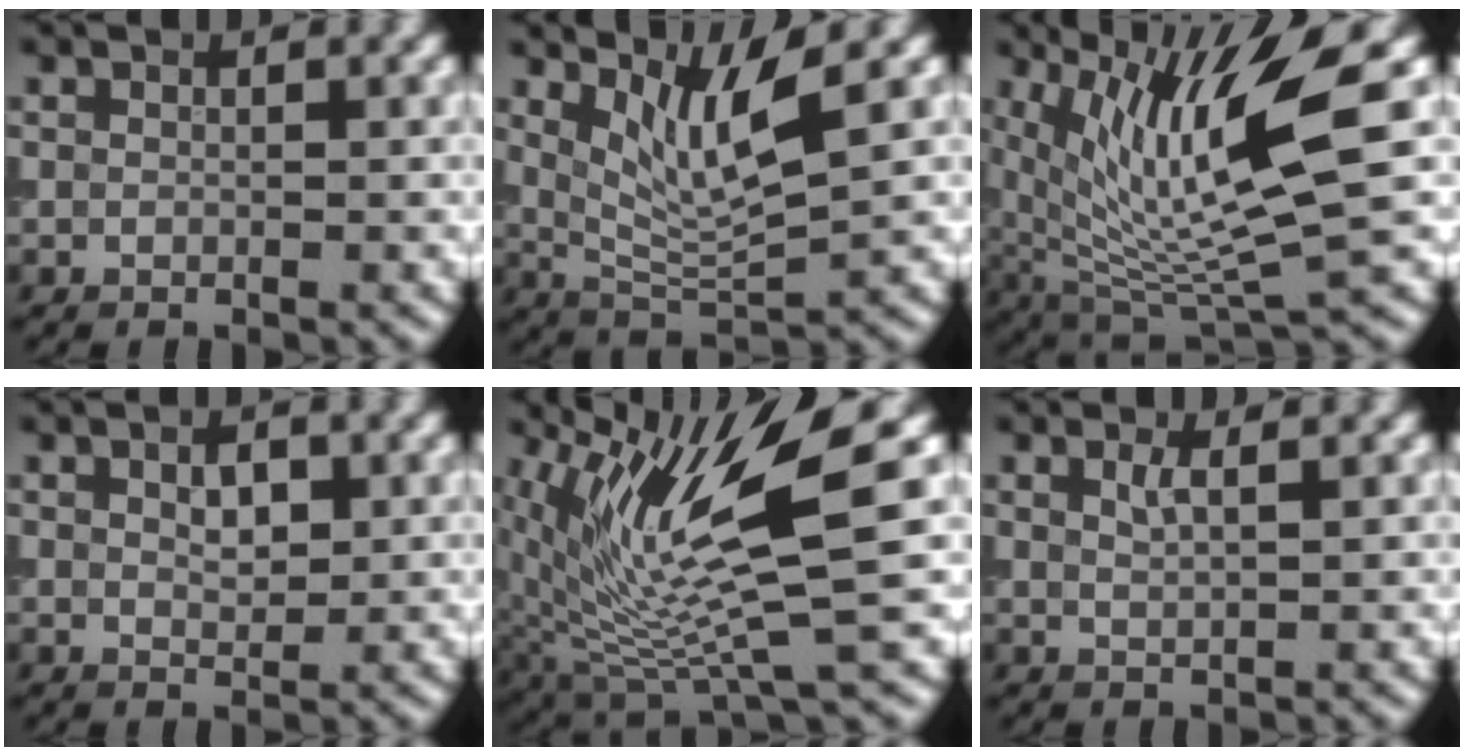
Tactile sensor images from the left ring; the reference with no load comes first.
{"total": 5.0, "force": [2.2, 0.9, 4.4], "torque": [-0.094, -0.011, 0.049]}
{"total": 11.4, "force": [3.4, 2.6, 10.6], "torque": [-0.194, -0.003, 0.069]}
{"total": 2.0, "force": [0.6, 1.1, 1.6], "torque": [-0.027, 0.001, 0.011]}
{"total": 11.6, "force": [3.0, 2.9, 10.9], "torque": [-0.209, -0.008, 0.062]}
{"total": 1.4, "force": [0.8, 0.4, 1.1], "torque": [-0.022, 0.002, 0.014]}